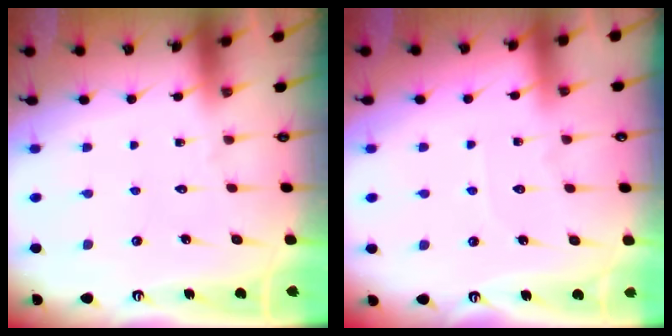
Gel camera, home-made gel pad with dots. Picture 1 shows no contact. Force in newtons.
{"total": 2.2, "press": 2.2, "slide": 0.4}